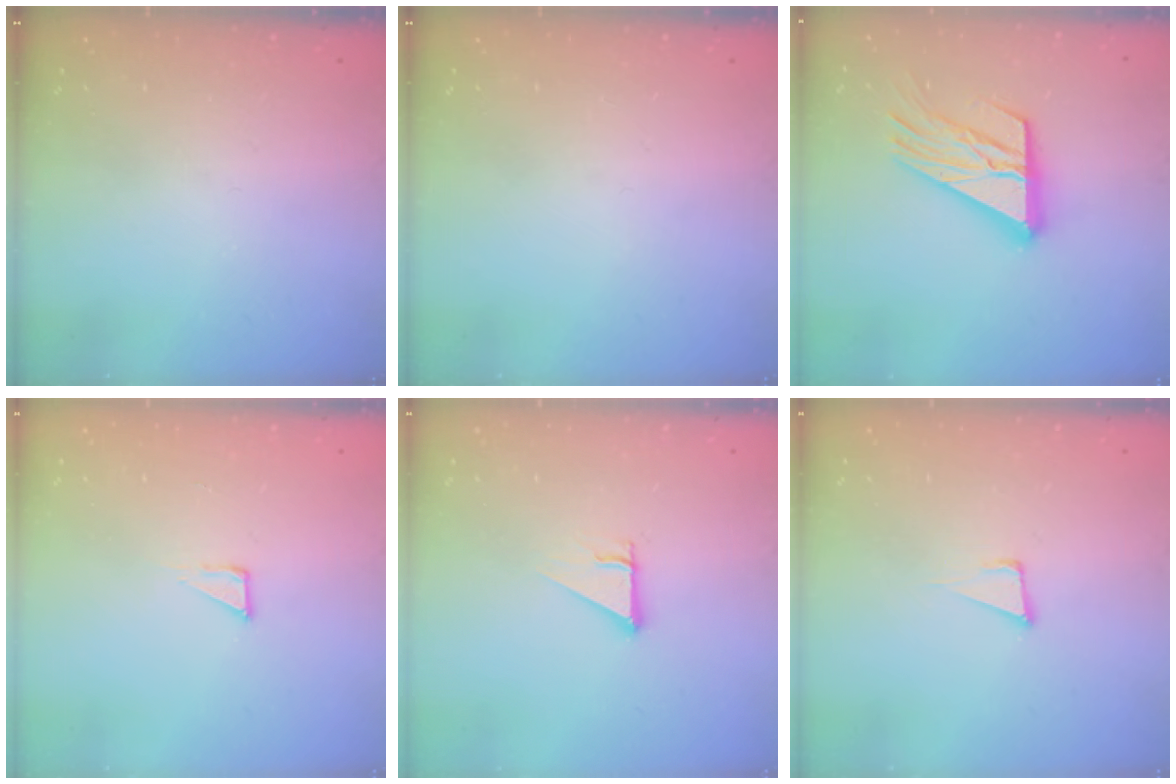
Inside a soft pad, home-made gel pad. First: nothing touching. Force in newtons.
{"total": 0.0}
{"total": 17.2, "press": 17.1, "slide": 1.8}
{"total": 2.3, "press": 2.3, "slide": 0.1}
{"total": 2.5, "press": 2.5, "slide": 0.2}
{"total": 4.9, "press": 3.9, "slide": 3.0}